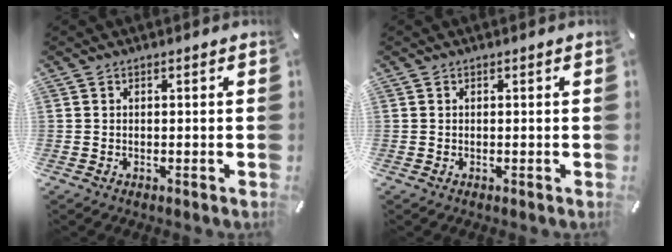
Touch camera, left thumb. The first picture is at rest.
{"total": 0.0}